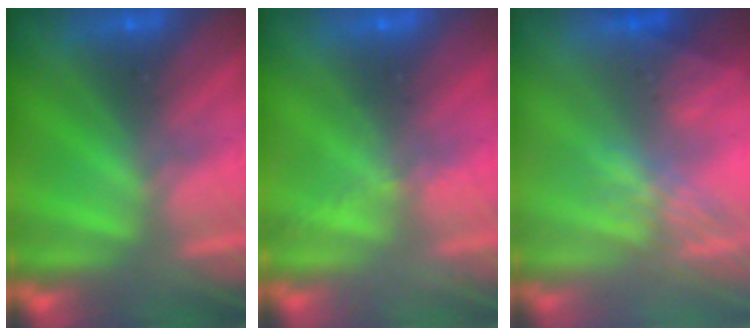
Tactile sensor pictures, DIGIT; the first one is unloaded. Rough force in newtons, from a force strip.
{"total": 2.1}
{"total": 2.9}